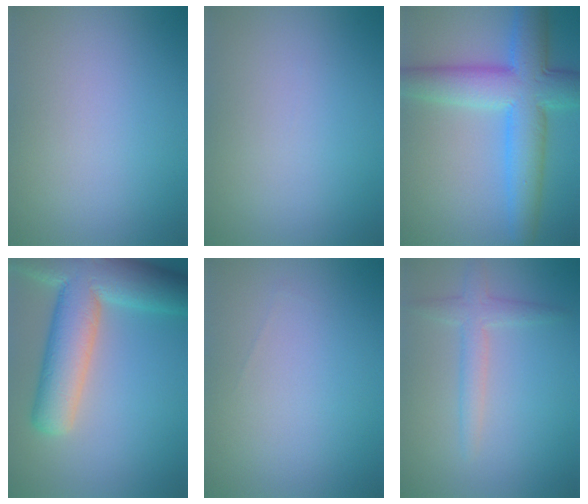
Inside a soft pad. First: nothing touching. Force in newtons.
{"total": 0.0}
{"total": 9.1, "press": 9.1, "slide": 0.4}
{"total": 11.9, "press": 11.8, "slide": 0.9}
{"total": 0.0}
{"total": 2.4, "press": 2.4, "slide": 0.1}